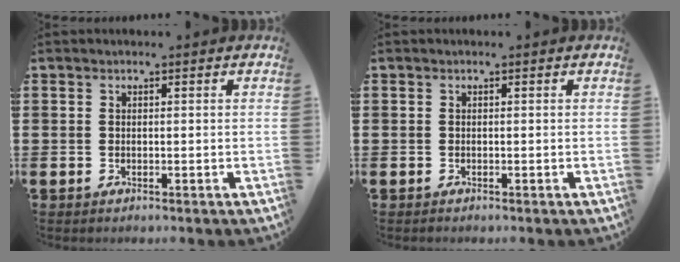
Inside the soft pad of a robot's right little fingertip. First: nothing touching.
{"total": 0.0}